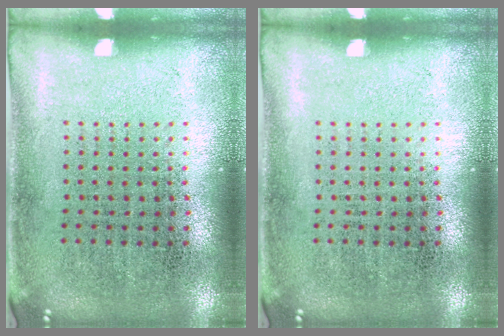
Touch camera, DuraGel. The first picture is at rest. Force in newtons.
{"total": 0.0}